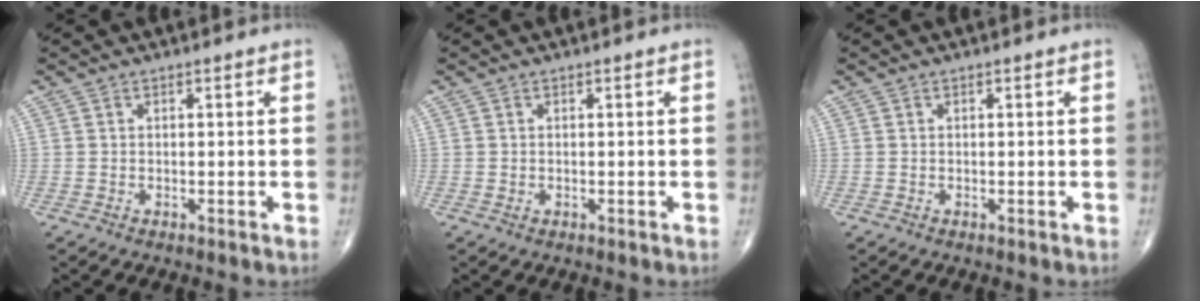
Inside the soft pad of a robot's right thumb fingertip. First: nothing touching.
{"total": 0.0}
{"total": 0.0}